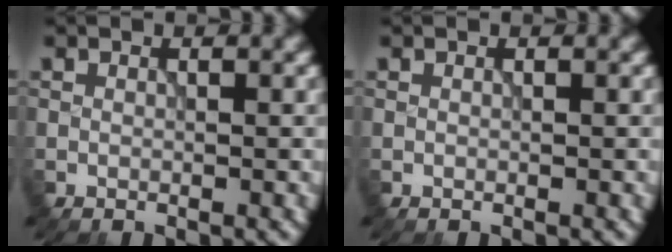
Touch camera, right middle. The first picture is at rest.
{"total": 0.0}